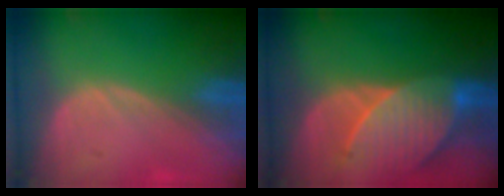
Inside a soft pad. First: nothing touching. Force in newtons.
{"total": 9.5, "press": 8.6, "slide": 3.8}